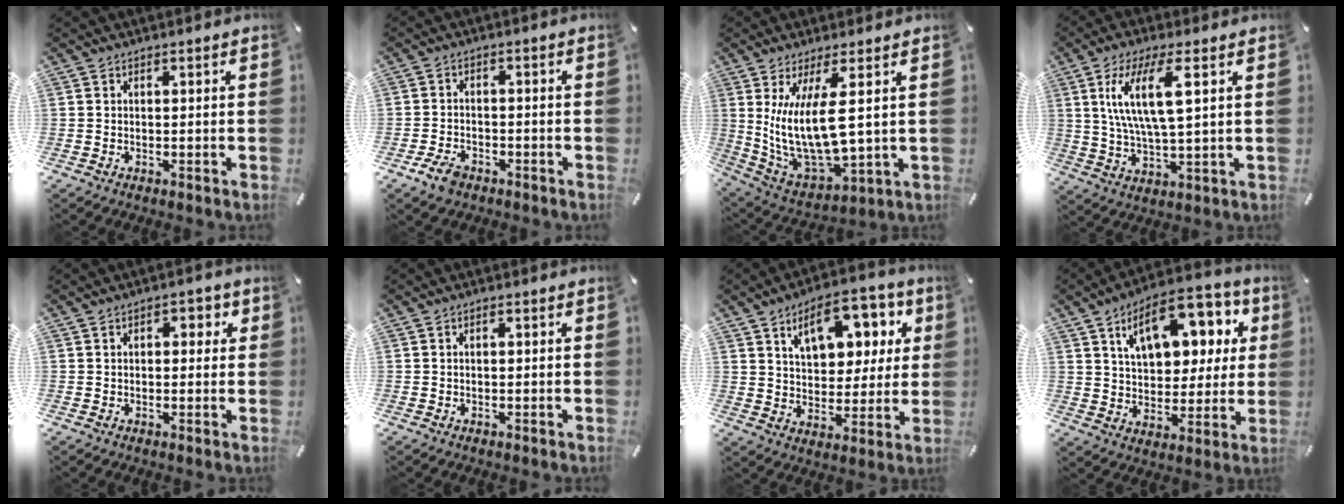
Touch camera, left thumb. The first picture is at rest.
{"total": 4.3, "force": [-2.9, 2.5, 2.0], "torque": [-0.051, 0.011, -0.058]}
{"total": 15.6, "force": [3.7, 5.9, 13.9], "torque": [-0.310, -0.025, 0.062]}
{"total": 12.5, "force": [4.2, 3.6, 11.2], "torque": [-0.233, -0.002, 0.067]}
{"total": 3.7, "force": [0.8, 2.2, 2.8], "torque": [-0.035, 0.002, 0.003]}
{"total": 1.2, "force": [0.1, 0.7, 1.0], "torque": [-0.020, 0.004, 0.000]}
{"total": 15.2, "force": [7.7, 9.0, 9.5], "torque": [-0.139, -0.024, 0.131]}
{"total": 17.8, "force": [8.5, 10.0, 12.1], "torque": [-0.192, -0.023, 0.144]}